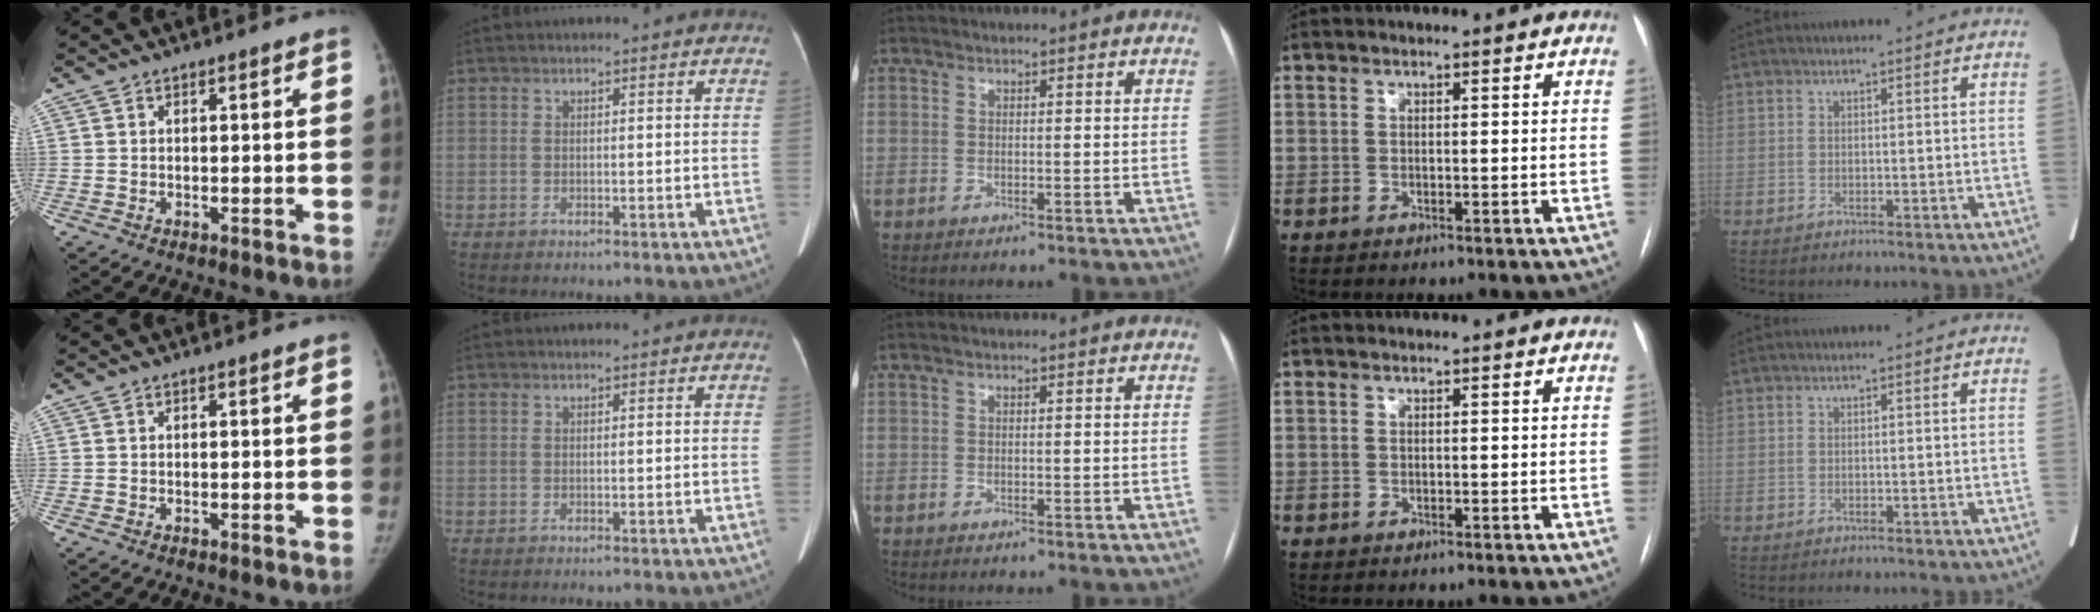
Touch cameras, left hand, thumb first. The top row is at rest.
{}